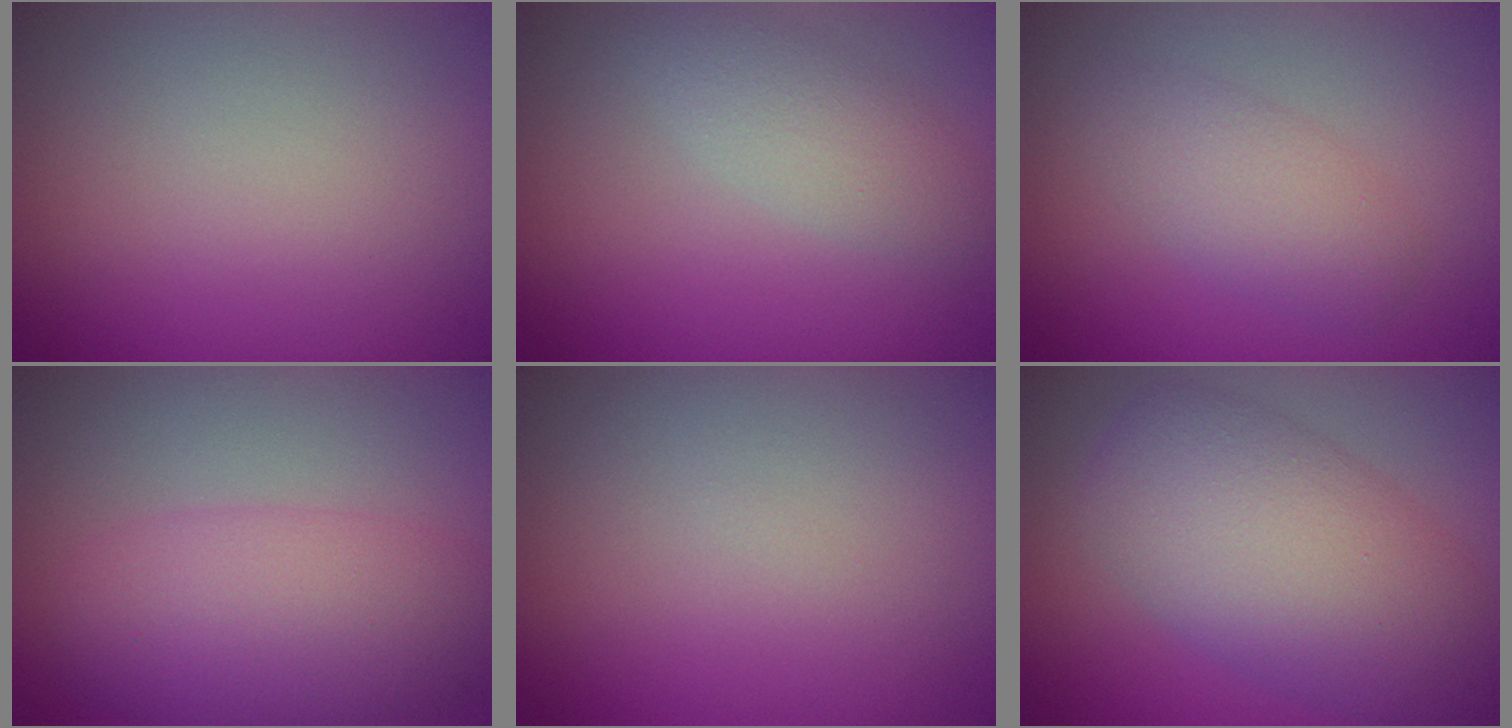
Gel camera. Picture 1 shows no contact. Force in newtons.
{"total": 2.8, "press": 2.8, "slide": 0.2}
{"total": 2.9, "press": 2.9, "slide": 0.0}
{"total": 5.9, "press": 5.9, "slide": 0.2}
{"total": 0.0}
{"total": 8.5, "press": 8.5, "slide": 0.3}